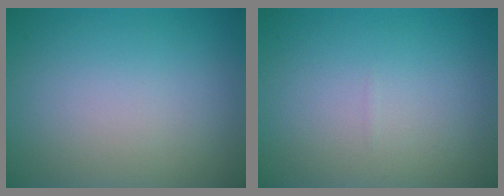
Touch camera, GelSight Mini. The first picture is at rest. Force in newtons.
{"total": 0.0}